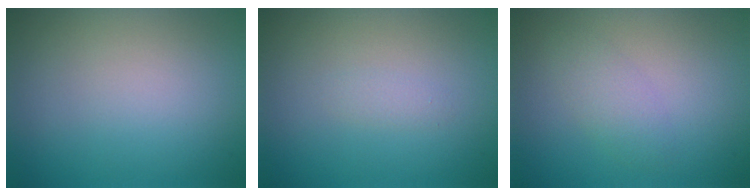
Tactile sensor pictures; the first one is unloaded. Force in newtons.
{"total": 0.8, "press": 0.8, "slide": 0.0}
{"total": 2.0, "press": 2.0, "slide": 0.2}